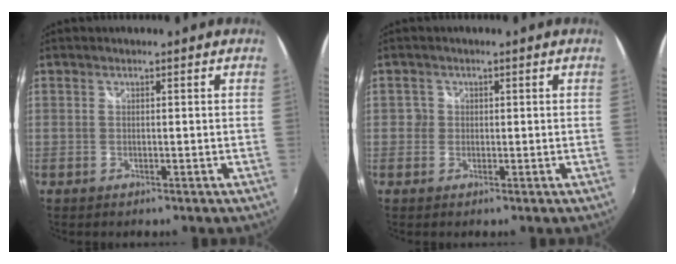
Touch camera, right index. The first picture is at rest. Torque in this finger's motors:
{"motor_torque": [-0.06, -0.06, 0.00, 0.01]}